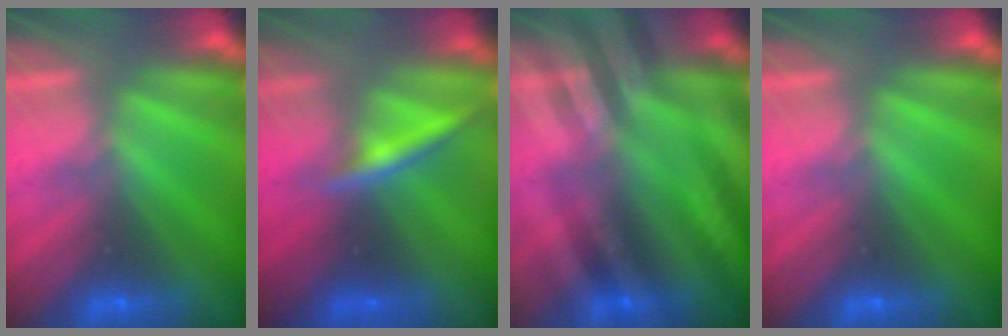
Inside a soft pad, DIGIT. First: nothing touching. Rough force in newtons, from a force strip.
{"total": 2.4}
{"total": 2.8}
{"total": 0.0}